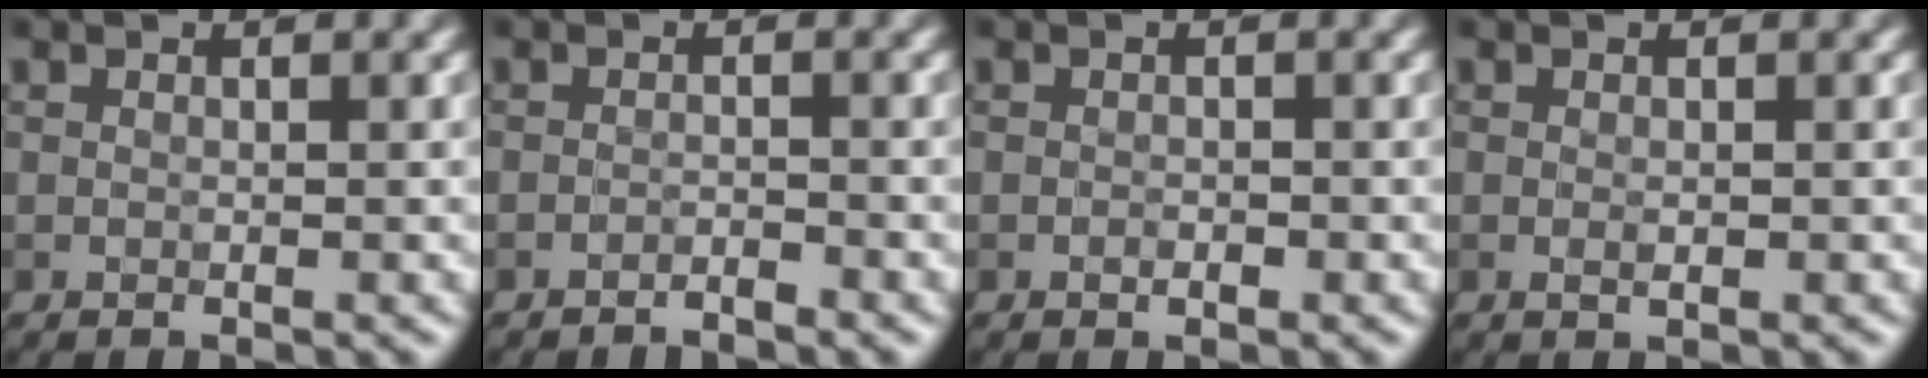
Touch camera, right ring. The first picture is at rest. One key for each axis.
{"total": 1.1, "fx": -1.0, "fy": 0.1, "fz": 0.3, "tx": -0.002, "ty": 0.003, "tz": -0.020}
{"total": 0.6, "fx": -0.3, "fy": 0.4, "fz": 0.4, "tx": -0.007, "ty": 0.000, "tz": -0.005}
{"total": 0.6, "fx": 0.0, "fy": 0.3, "fz": 0.5, "tx": -0.012, "ty": -0.002, "tz": 0.000}